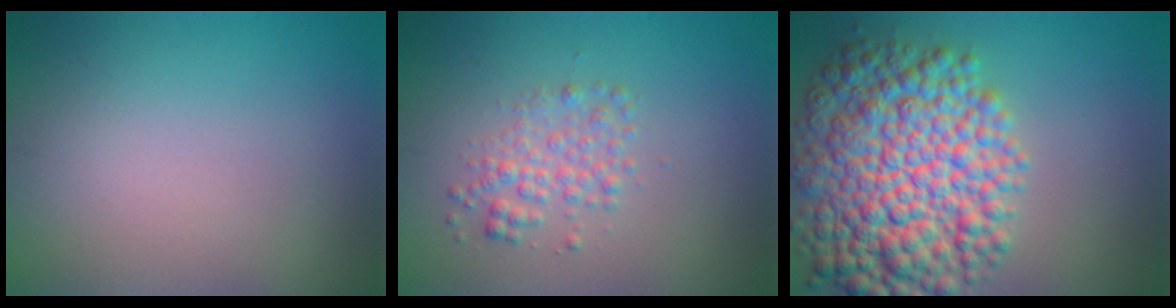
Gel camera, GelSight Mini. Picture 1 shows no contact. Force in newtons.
{"total": 2.2, "press": 2.2, "slide": 0.0}
{"total": 11.3, "press": 11.3, "slide": 0.1}